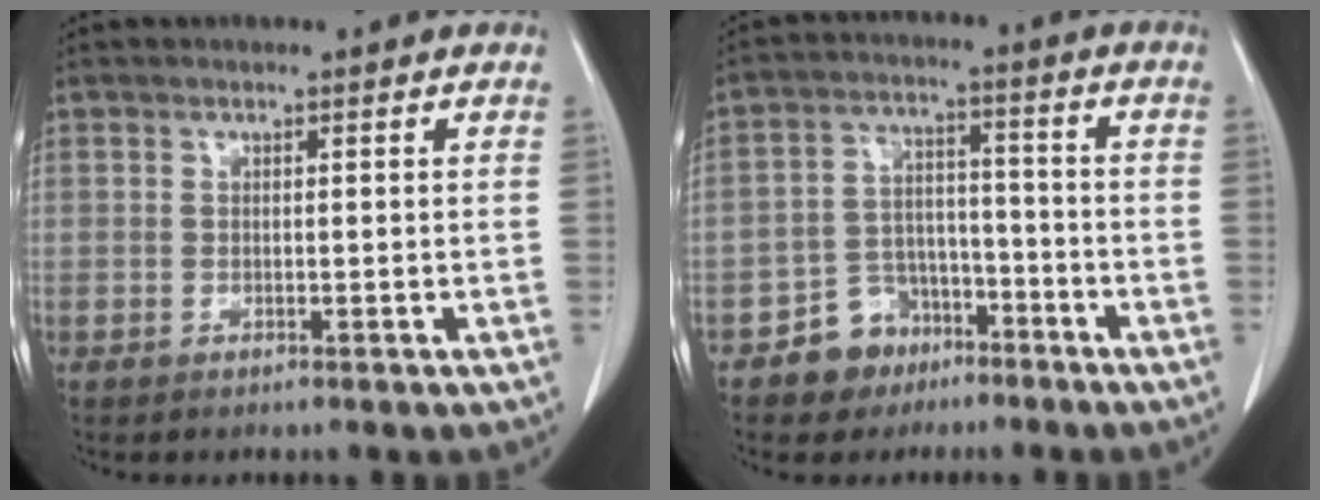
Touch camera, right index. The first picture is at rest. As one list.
[{"total": 7.5, "force": [-4.8, 5.5, 1.6], "torque": [-0.022, 0.020, -0.076]}]